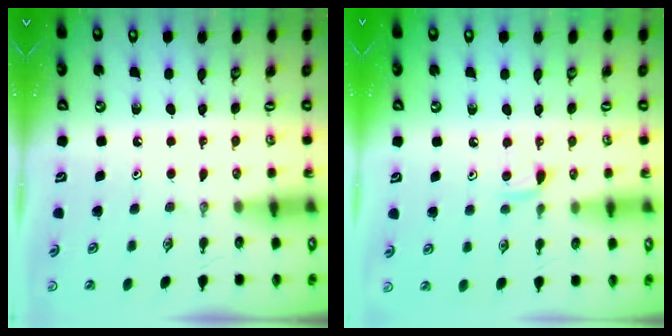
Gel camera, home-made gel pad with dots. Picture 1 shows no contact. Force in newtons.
{"total": 6.0, "press": 6.0, "slide": 0.7}